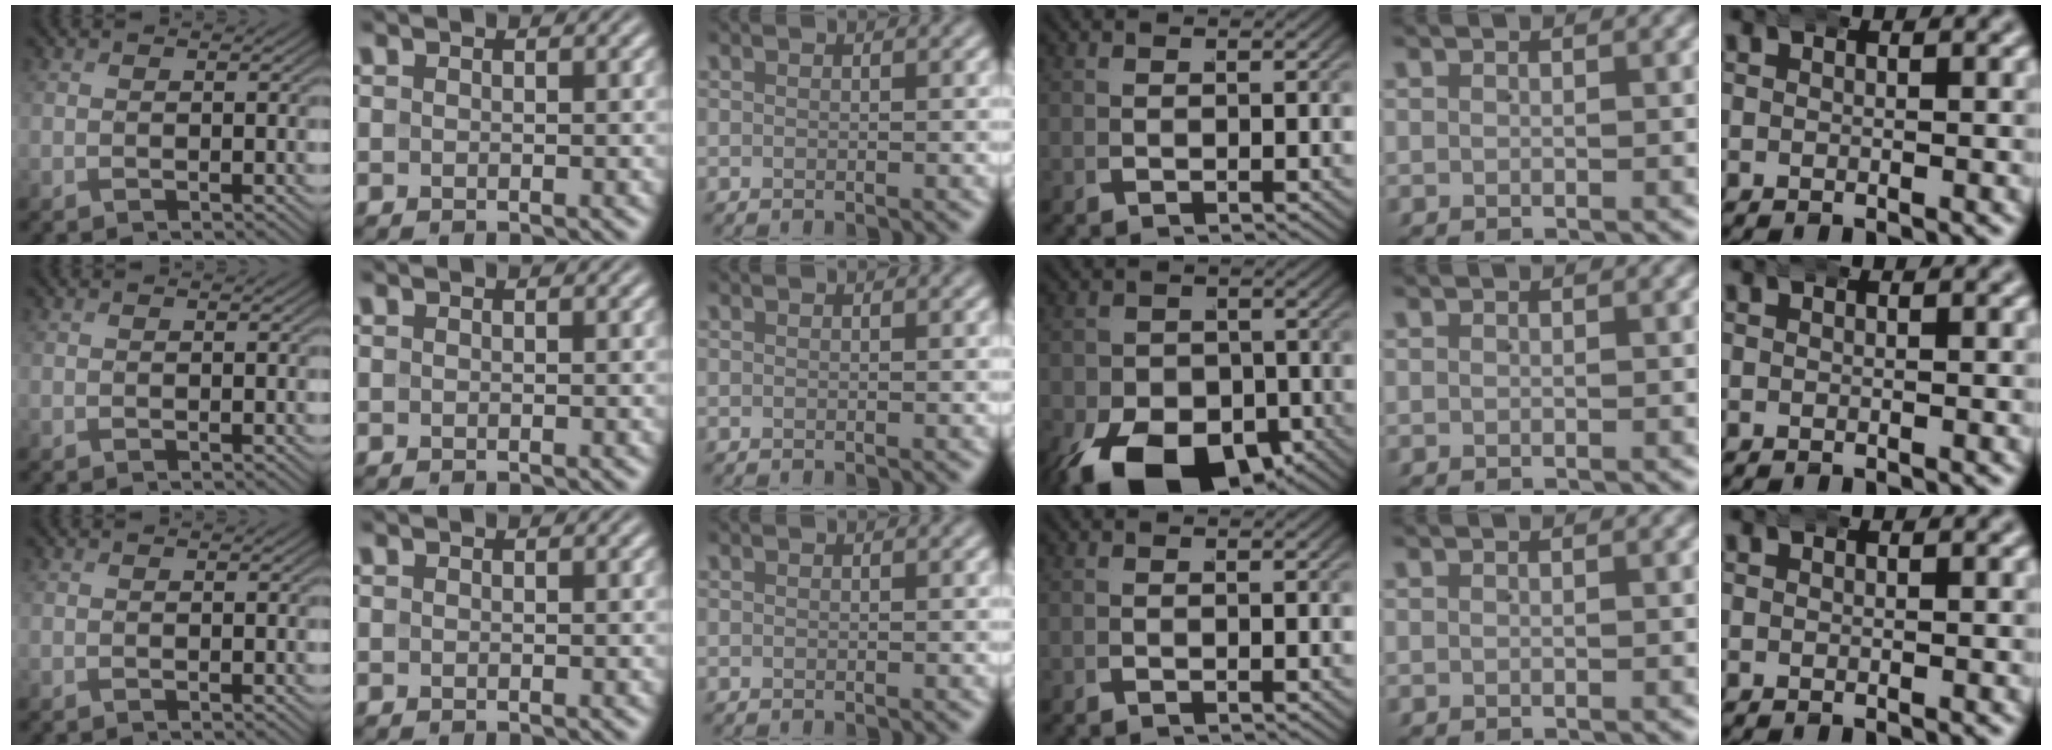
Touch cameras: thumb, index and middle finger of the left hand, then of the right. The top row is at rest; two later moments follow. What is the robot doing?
{"motion": "wrap", "object": "aluminum foil"}